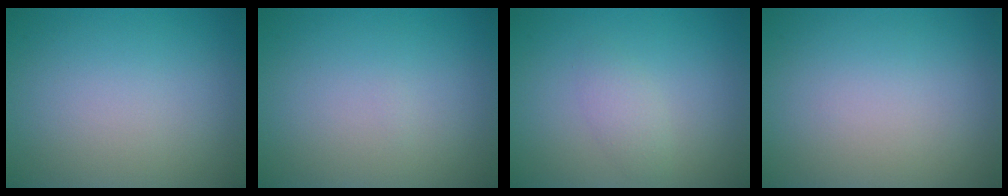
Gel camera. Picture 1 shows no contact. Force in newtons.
{"total": 0.0}
{"total": 1.5, "press": 1.5, "slide": 0.0}
{"total": 0.0}